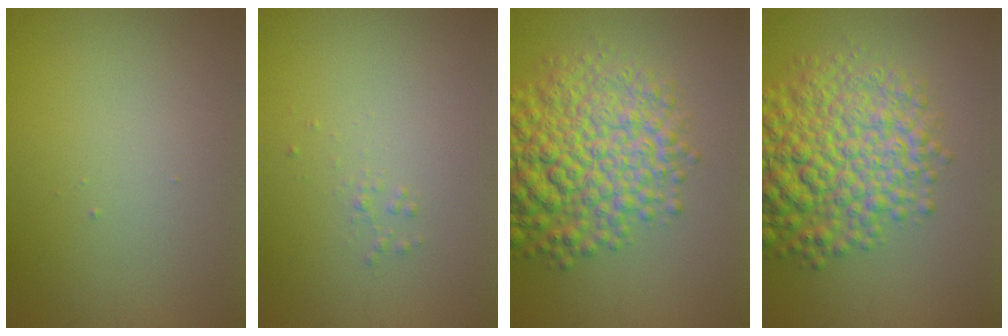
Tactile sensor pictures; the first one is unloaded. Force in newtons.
{"total": 0.5, "press": 0.5, "slide": 0.0}
{"total": 9.6, "press": 9.5, "slide": 0.3}
{"total": 9.6, "press": 9.5, "slide": 0.3}